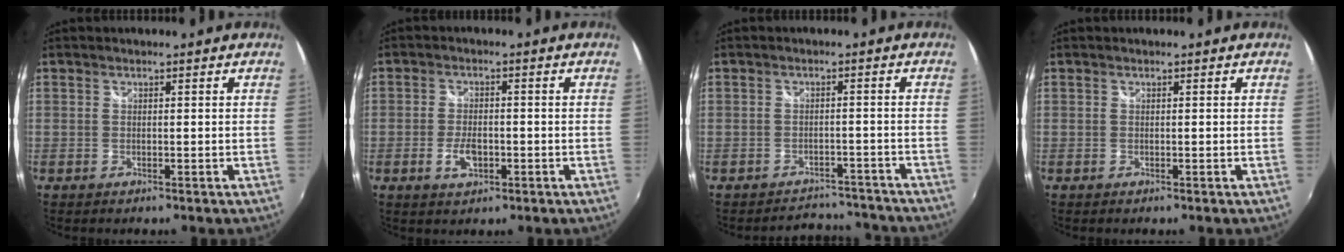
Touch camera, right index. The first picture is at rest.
{"total": 4.6, "force": [-1.6, 2.5, 3.5], "torque": [-0.074, -0.003, -0.029]}
{"total": 8.8, "force": [-7.9, 3.6, 0.9], "torque": [-0.015, 0.029, -0.093]}
{"total": 0.0}